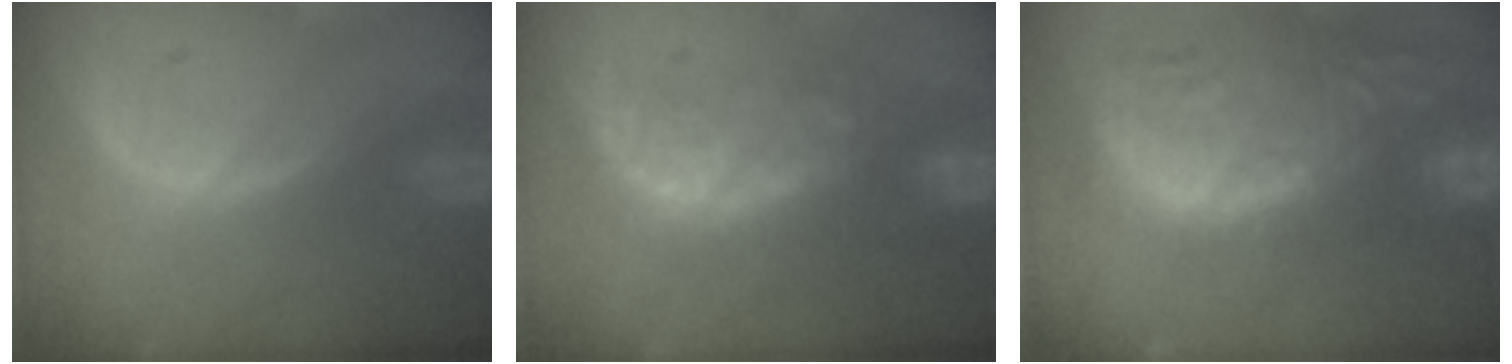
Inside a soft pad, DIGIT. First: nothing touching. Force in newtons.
{"total": 7.8, "press": 7.6, "slide": 1.3}
{"total": 14.1, "press": 12.3, "slide": 6.9}